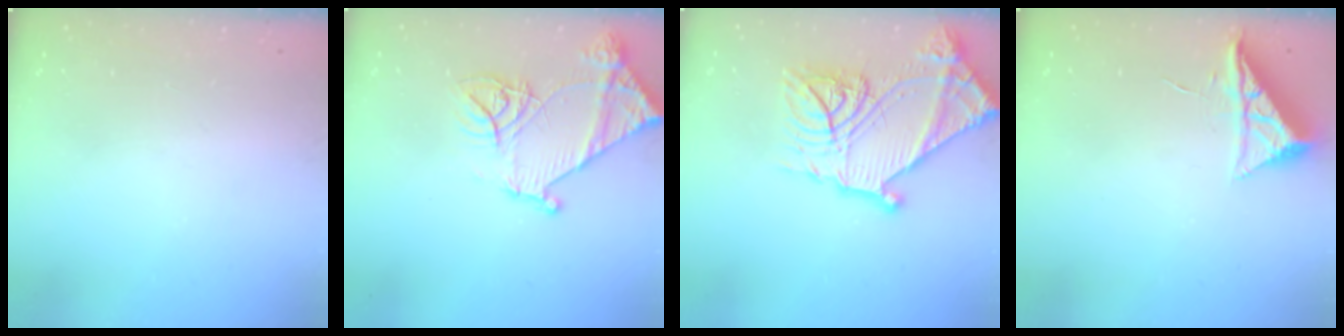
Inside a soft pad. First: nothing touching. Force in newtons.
{"total": 14.8, "press": 14.7, "slide": 1.6}
{"total": 23.5, "press": 23.4, "slide": 1.6}
{"total": 6.1, "press": 6.1, "slide": 0.7}